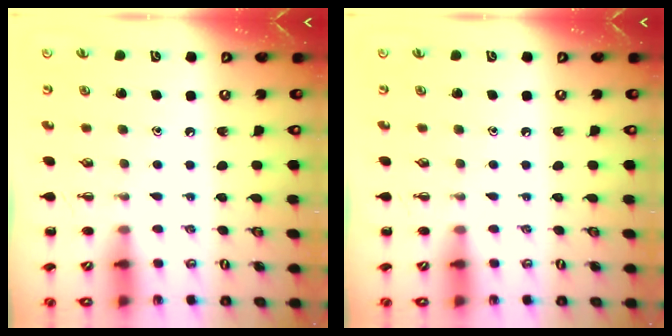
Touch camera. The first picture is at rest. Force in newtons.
{"total": 0.0}